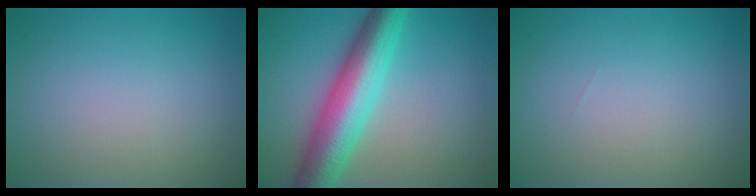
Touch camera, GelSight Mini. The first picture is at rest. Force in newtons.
{"total": 8.8, "press": 8.8, "slide": 0.0}
{"total": 0.0}